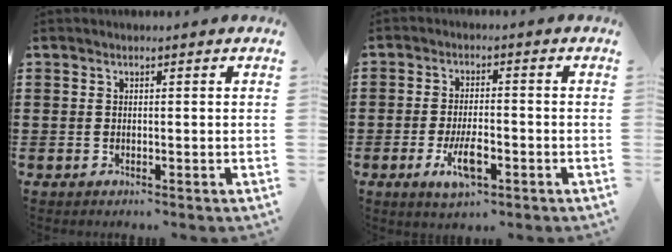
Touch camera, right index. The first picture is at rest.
{"total": 5.9, "force": [-2.4, 1.9, 5.1], "torque": [-0.093, -0.008, -0.047]}